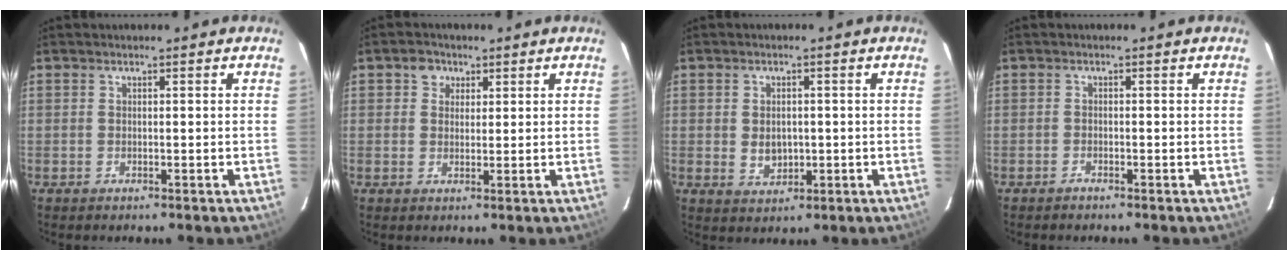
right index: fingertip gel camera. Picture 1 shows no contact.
{"total": 3.1, "force": [1.4, 2.7, 0.6], "torque": [-0.001, 0.011, 0.022]}
{"total": 4.2, "force": [-0.1, 3.2, 2.7], "torque": [-0.046, -0.002, 0.005]}
{"total": 0.6, "force": [-0.6, 0.0, 0.1], "torque": [-0.002, -0.002, -0.014]}